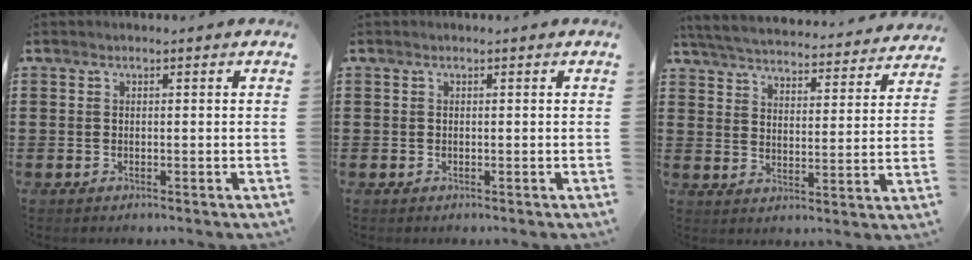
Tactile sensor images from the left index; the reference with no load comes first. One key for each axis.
{"total": 0.0}
{"total": 4.8, "fx": 4.7, "fy": -0.2, "fz": 0.7, "tx": -0.039, "ty": -0.040, "tz": 0.078}